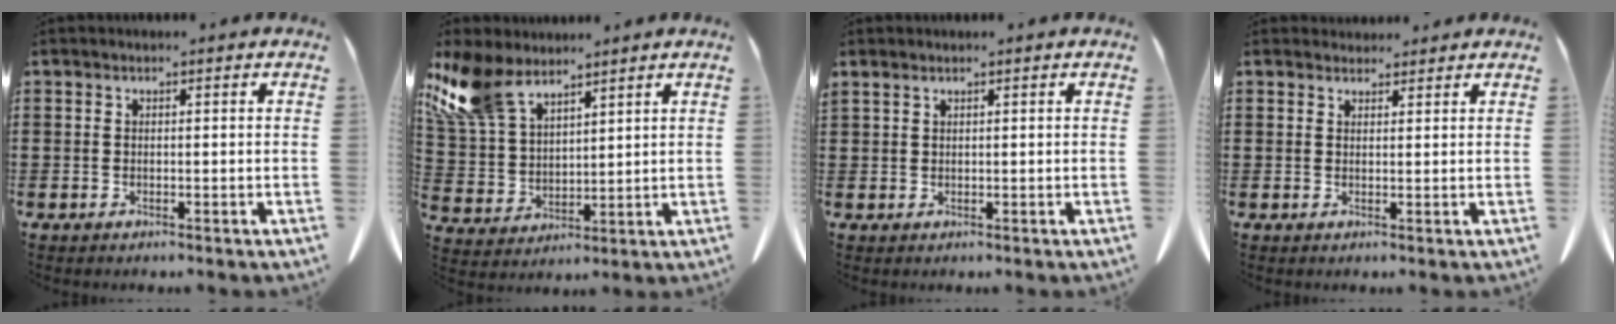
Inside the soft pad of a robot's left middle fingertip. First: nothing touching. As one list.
[{"total": 10.2, "force": [7.4, 4.6, 5.2], "torque": [-0.143, -0.015, 0.141]}, {"total": 0.8, "force": [0.7, 0.0, 0.4], "torque": [-0.011, -0.004, 0.015]}, {"total": 1.9, "force": [1.8, 0.6, 0.1], "torque": [0.003, -0.002, 0.034]}]